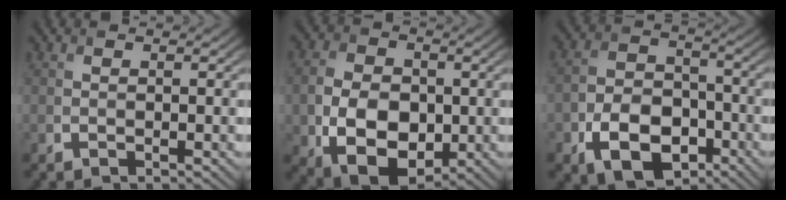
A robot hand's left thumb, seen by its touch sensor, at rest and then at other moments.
{"total": 10.3, "force": [-2.0, 7.0, 7.2], "torque": [-0.160, -0.013, -0.037]}
{"total": 9.6, "force": [-4.9, 6.3, 5.4], "torque": [-0.108, -0.013, -0.095]}